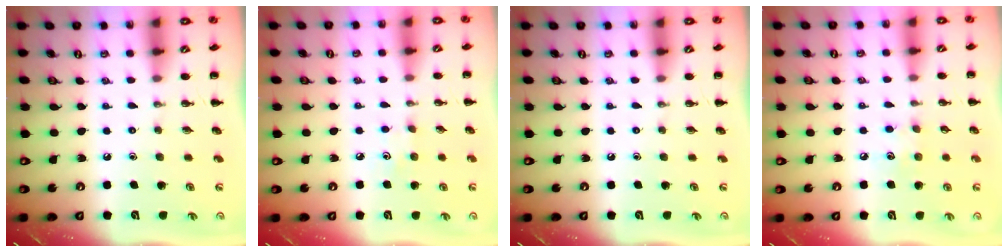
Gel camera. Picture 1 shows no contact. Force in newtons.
{"total": 2.6, "press": 2.4, "slide": 0.9}
{"total": 0.0}
{"total": 6.3, "press": 6.2, "slide": 1.5}